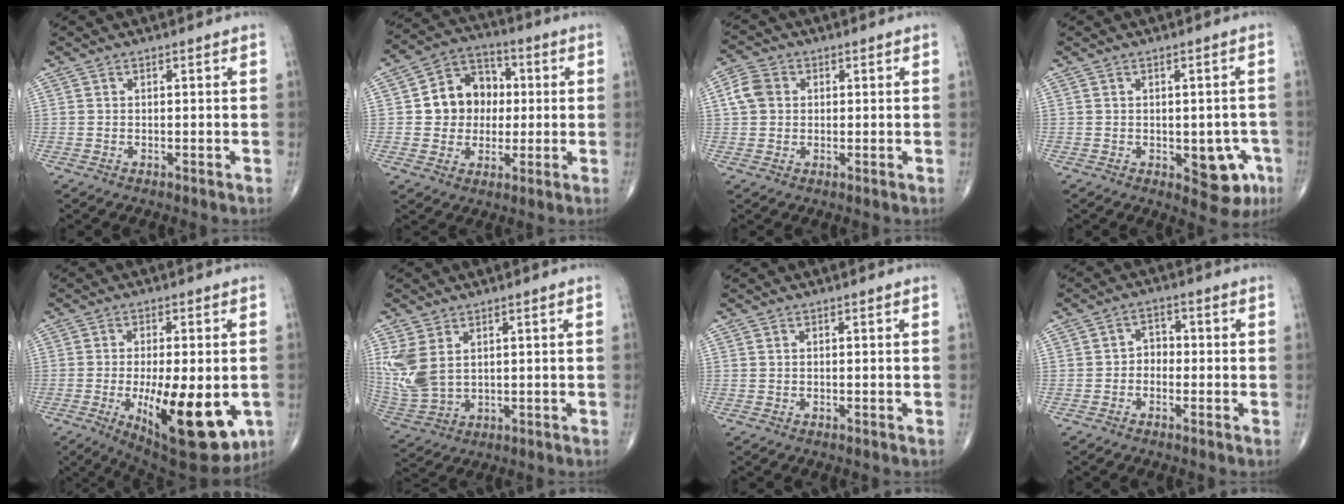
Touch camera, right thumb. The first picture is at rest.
{"total": 11.2, "force": [0.6, 9.7, 5.7], "torque": [-0.044, 0.021, 0.004]}
{"total": 4.8, "force": [0.8, 4.0, 2.6], "torque": [-0.045, 0.009, 0.008]}
{"total": 8.0, "force": [-2.5, 4.2, 6.4], "torque": [-0.042, 0.006, -0.020]}
{"total": 19.6, "force": [-5.0, 7.4, 17.5], "torque": [-0.229, -0.022, -0.051]}
{"total": 9.1, "force": [2.9, 5.6, 6.6], "torque": [-0.156, -0.009, 0.074]}
{"total": 0.0}
{"total": 3.0, "force": [-0.9, 2.4, 1.6], "torque": [-0.004, 0.016, -0.027]}